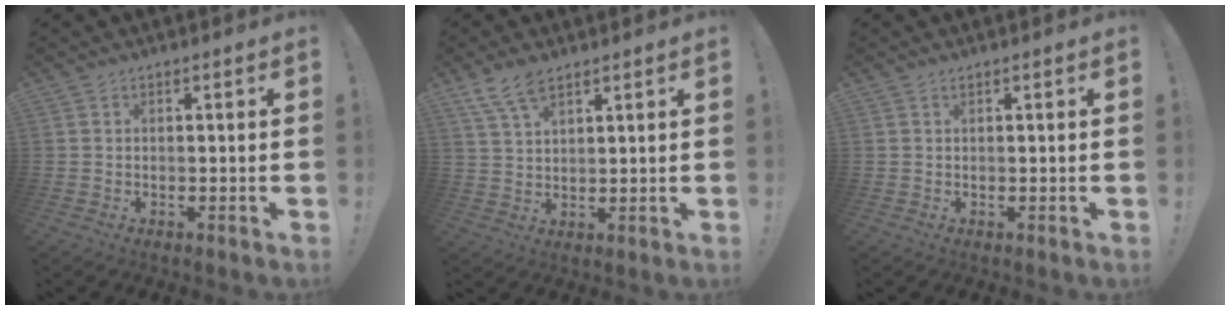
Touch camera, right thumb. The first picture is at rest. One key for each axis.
{"total": 7.0, "fx": 4.9, "fy": 2.9, "fz": 4.0, "tx": -0.072, "ty": -0.019, "tz": 0.093}
{"total": 0.0}